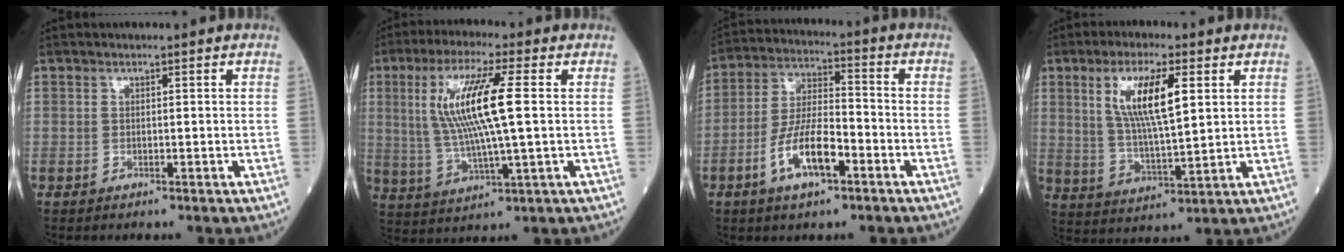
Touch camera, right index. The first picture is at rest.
{"total": 12.2, "force": [2.0, 0.8, 12.1], "torque": [-0.249, 0.003, 0.038]}
{"total": 9.8, "force": [-4.5, 3.0, 8.2], "torque": [-0.168, 0.004, -0.083]}
{"total": 10.3, "force": [3.4, 2.0, 9.5], "torque": [-0.188, 0.002, 0.068]}